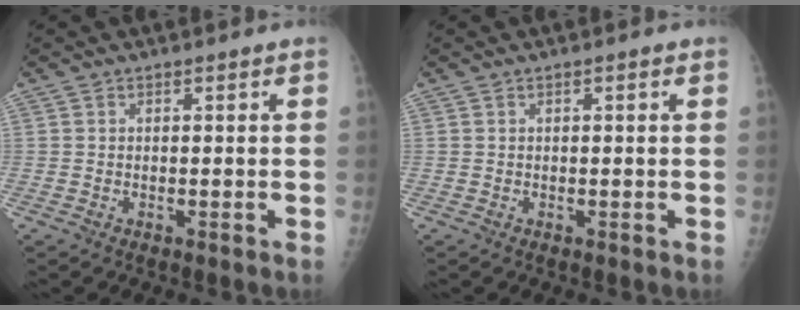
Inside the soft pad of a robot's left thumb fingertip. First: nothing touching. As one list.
[{"total": 0.7, "force": [0.3, 0.2, 0.7], "torque": [-0.013, 0.002, 0.003]}]